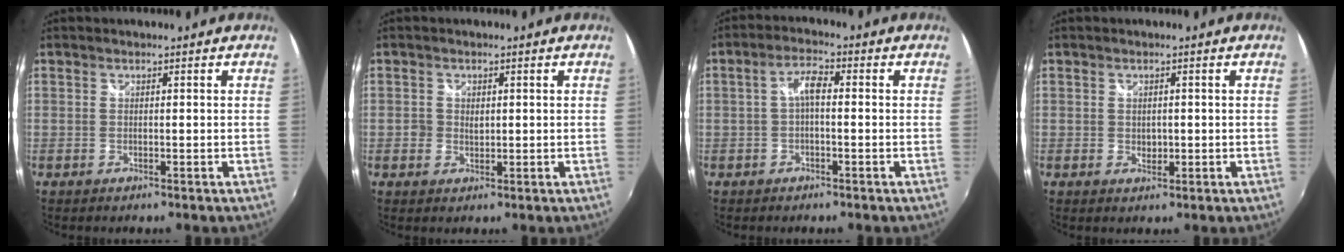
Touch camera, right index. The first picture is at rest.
{"total": 2.0, "force": [0.1, 1.8, 0.9], "torque": [-0.014, 0.002, 0.000]}
{"total": 3.6, "force": [-0.4, 1.3, 3.4], "torque": [-0.066, 0.012, -0.008]}
{"total": 1.7, "force": [0.0, 1.3, 1.0], "torque": [-0.014, 0.001, 0.001]}